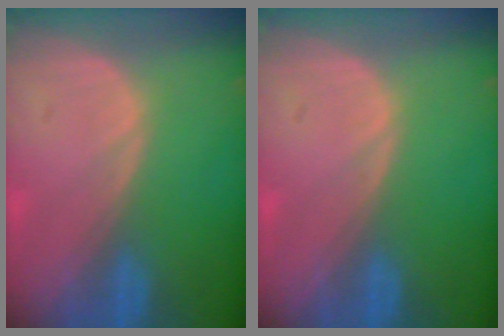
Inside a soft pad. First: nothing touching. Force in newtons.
{"total": 0.0}